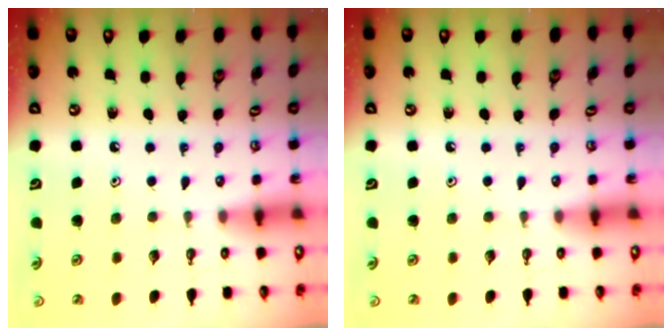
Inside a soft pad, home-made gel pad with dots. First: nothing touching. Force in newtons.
{"total": 0.0}